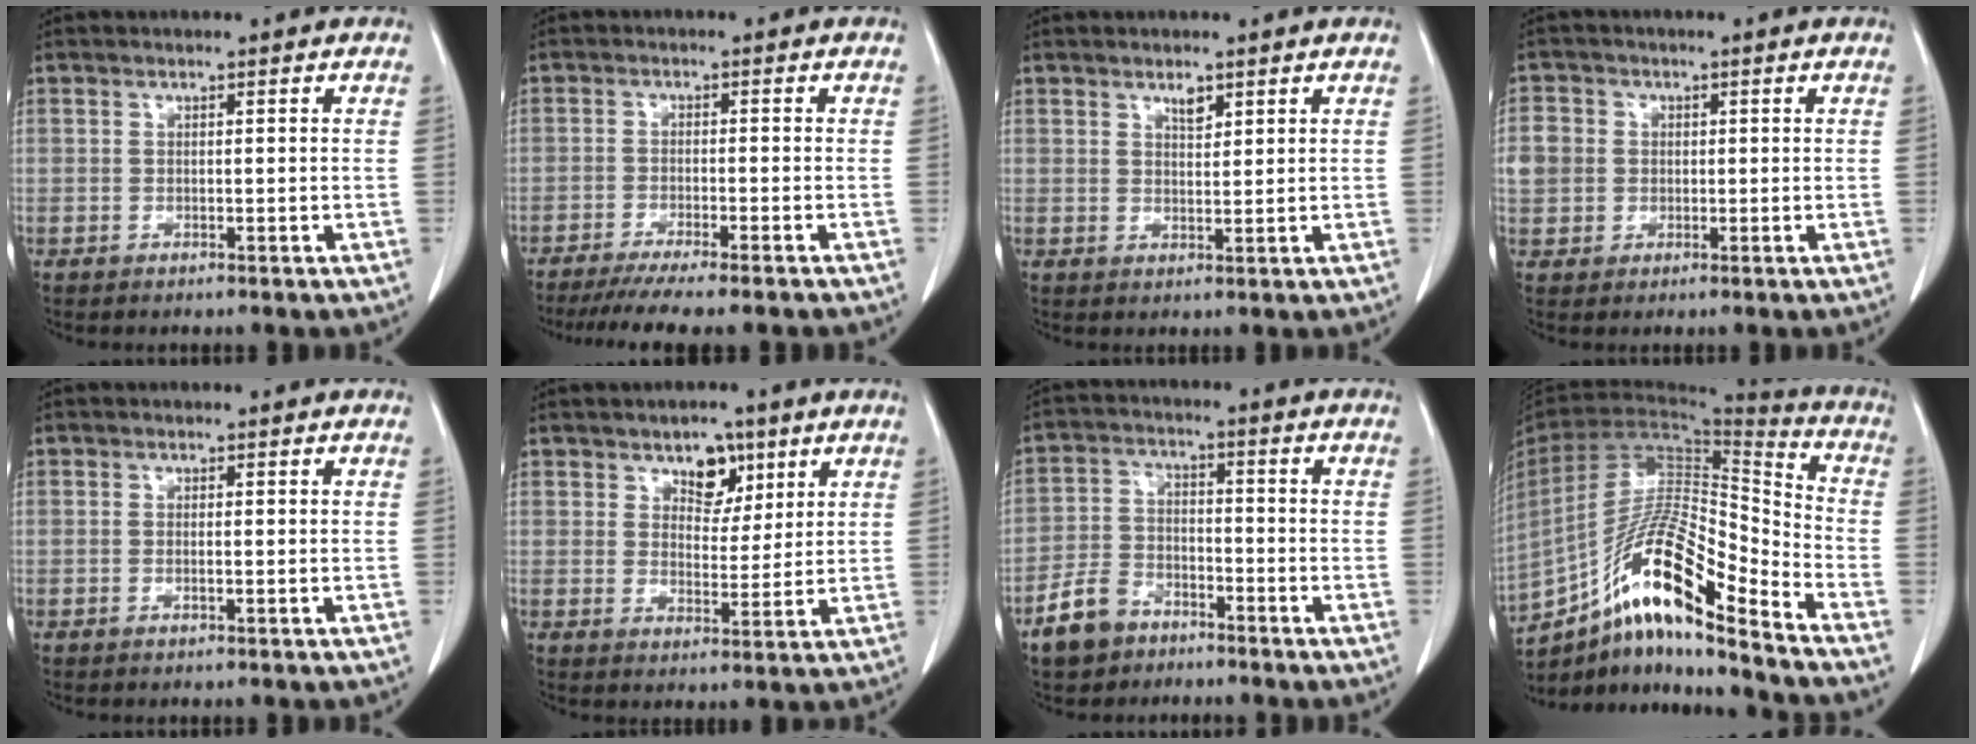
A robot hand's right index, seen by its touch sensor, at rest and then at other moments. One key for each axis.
{"total": 11.4, "fx": -9.8, "fy": 0.8, "fz": 5.8, "tx": -0.070, "ty": -0.019, "tz": -0.140}
{"total": 2.1, "fx": 1.6, "fy": 0.8, "fz": 1.2, "tx": -0.021, "ty": -0.003, "tz": 0.030}
{"total": 5.8, "fx": 0.6, "fy": 5.5, "fz": 1.7, "tx": -0.041, "ty": 0.016, "tz": 0.014}
{"total": 0.8, "fx": -0.2, "fy": 0.2, "fz": 0.7, "tx": -0.014, "ty": -0.001, "tz": -0.002}
{"total": 5.6, "fx": 3.3, "fy": 3.4, "fz": 3.0, "tx": -0.036, "ty": 0.005, "tz": 0.053}
{"total": 7.4, "fx": -5.1, "fy": 4.7, "fz": 2.7, "tx": -0.065, "ty": 0.008, "tz": -0.094}
{"total": 18.7, "fx": -12.1, "fy": 2.6, "fz": 14.0, "tx": -0.277, "ty": 0.005, "tz": -0.216}